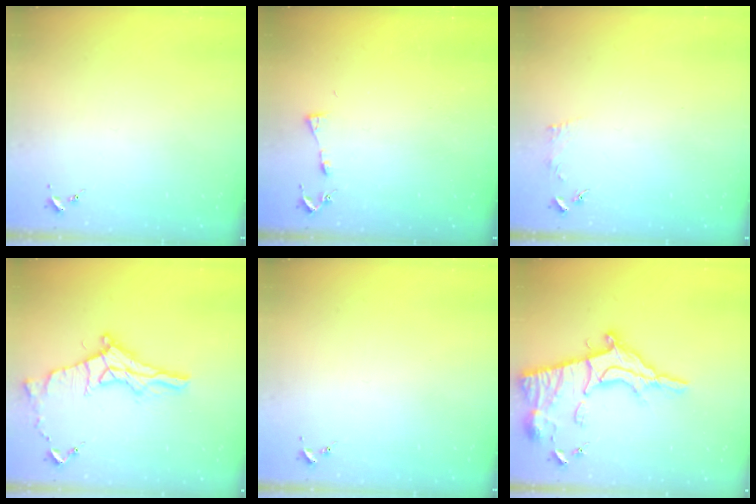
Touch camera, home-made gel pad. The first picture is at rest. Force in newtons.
{"total": 3.7, "press": 3.7, "slide": 0.5}
{"total": 3.4, "press": 3.3, "slide": 0.5}
{"total": 13.4, "press": 13.4, "slide": 0.6}
{"total": 0.0}
{"total": 19.8, "press": 19.8, "slide": 1.8}